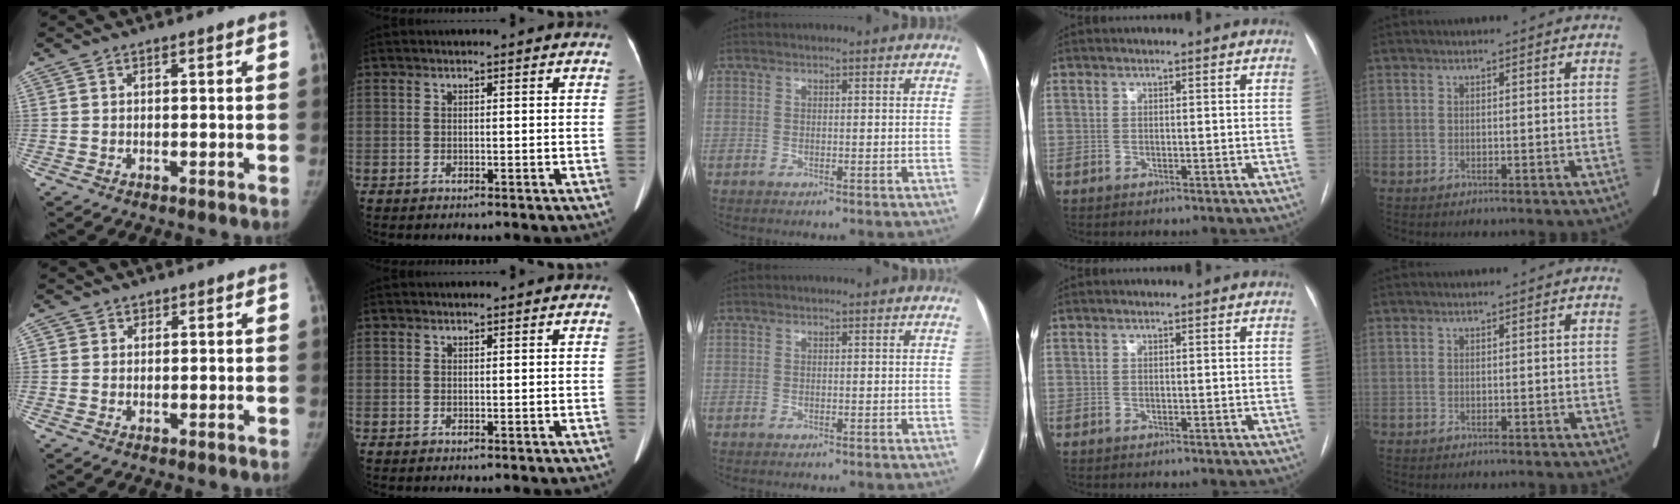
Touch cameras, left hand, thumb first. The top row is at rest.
{"thumb": {"total": 1.2, "force": [0.5, 1.1, -0.1], "torque": [0.009, -0.001, 0.006]}, "index": {"total": 0.7, "force": [0.6, 0.1, 0.2], "torque": [-0.007, 0.003, 0.011]}}